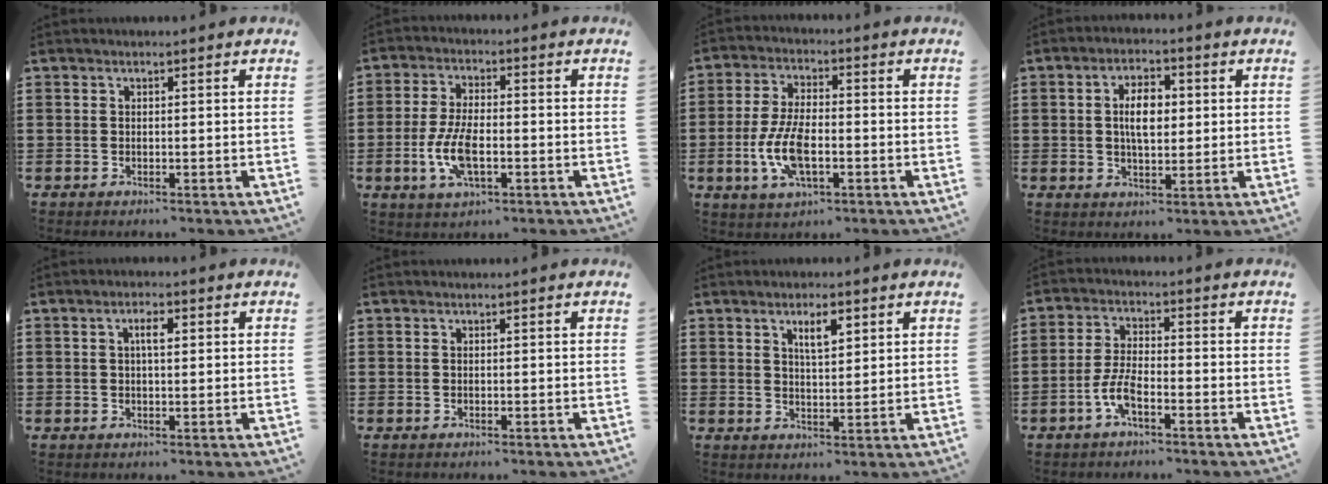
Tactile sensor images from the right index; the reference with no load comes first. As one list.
[{"total": 7.0, "force": [-1.8, 3.0, 6.1], "torque": [-0.135, -0.002, -0.036]}, {"total": 8.1, "force": [-2.0, 3.4, 7.1], "torque": [-0.165, -0.008, -0.042]}, {"total": 5.5, "force": [0.6, 2.6, 4.8], "torque": [-0.082, 0.005, 0.004]}, {"total": 2.8, "force": [0.5, 1.0, 2.5], "torque": [-0.050, 0.007, 0.007]}, {"total": 0.0}, {"total": 3.7, "force": [1.9, 1.1, 3.0], "torque": [-0.055, 0.003, 0.029]}, {"total": 5.1, "force": [-2.5, 1.5, 4.2], "torque": [-0.103, -0.003, -0.054]}]